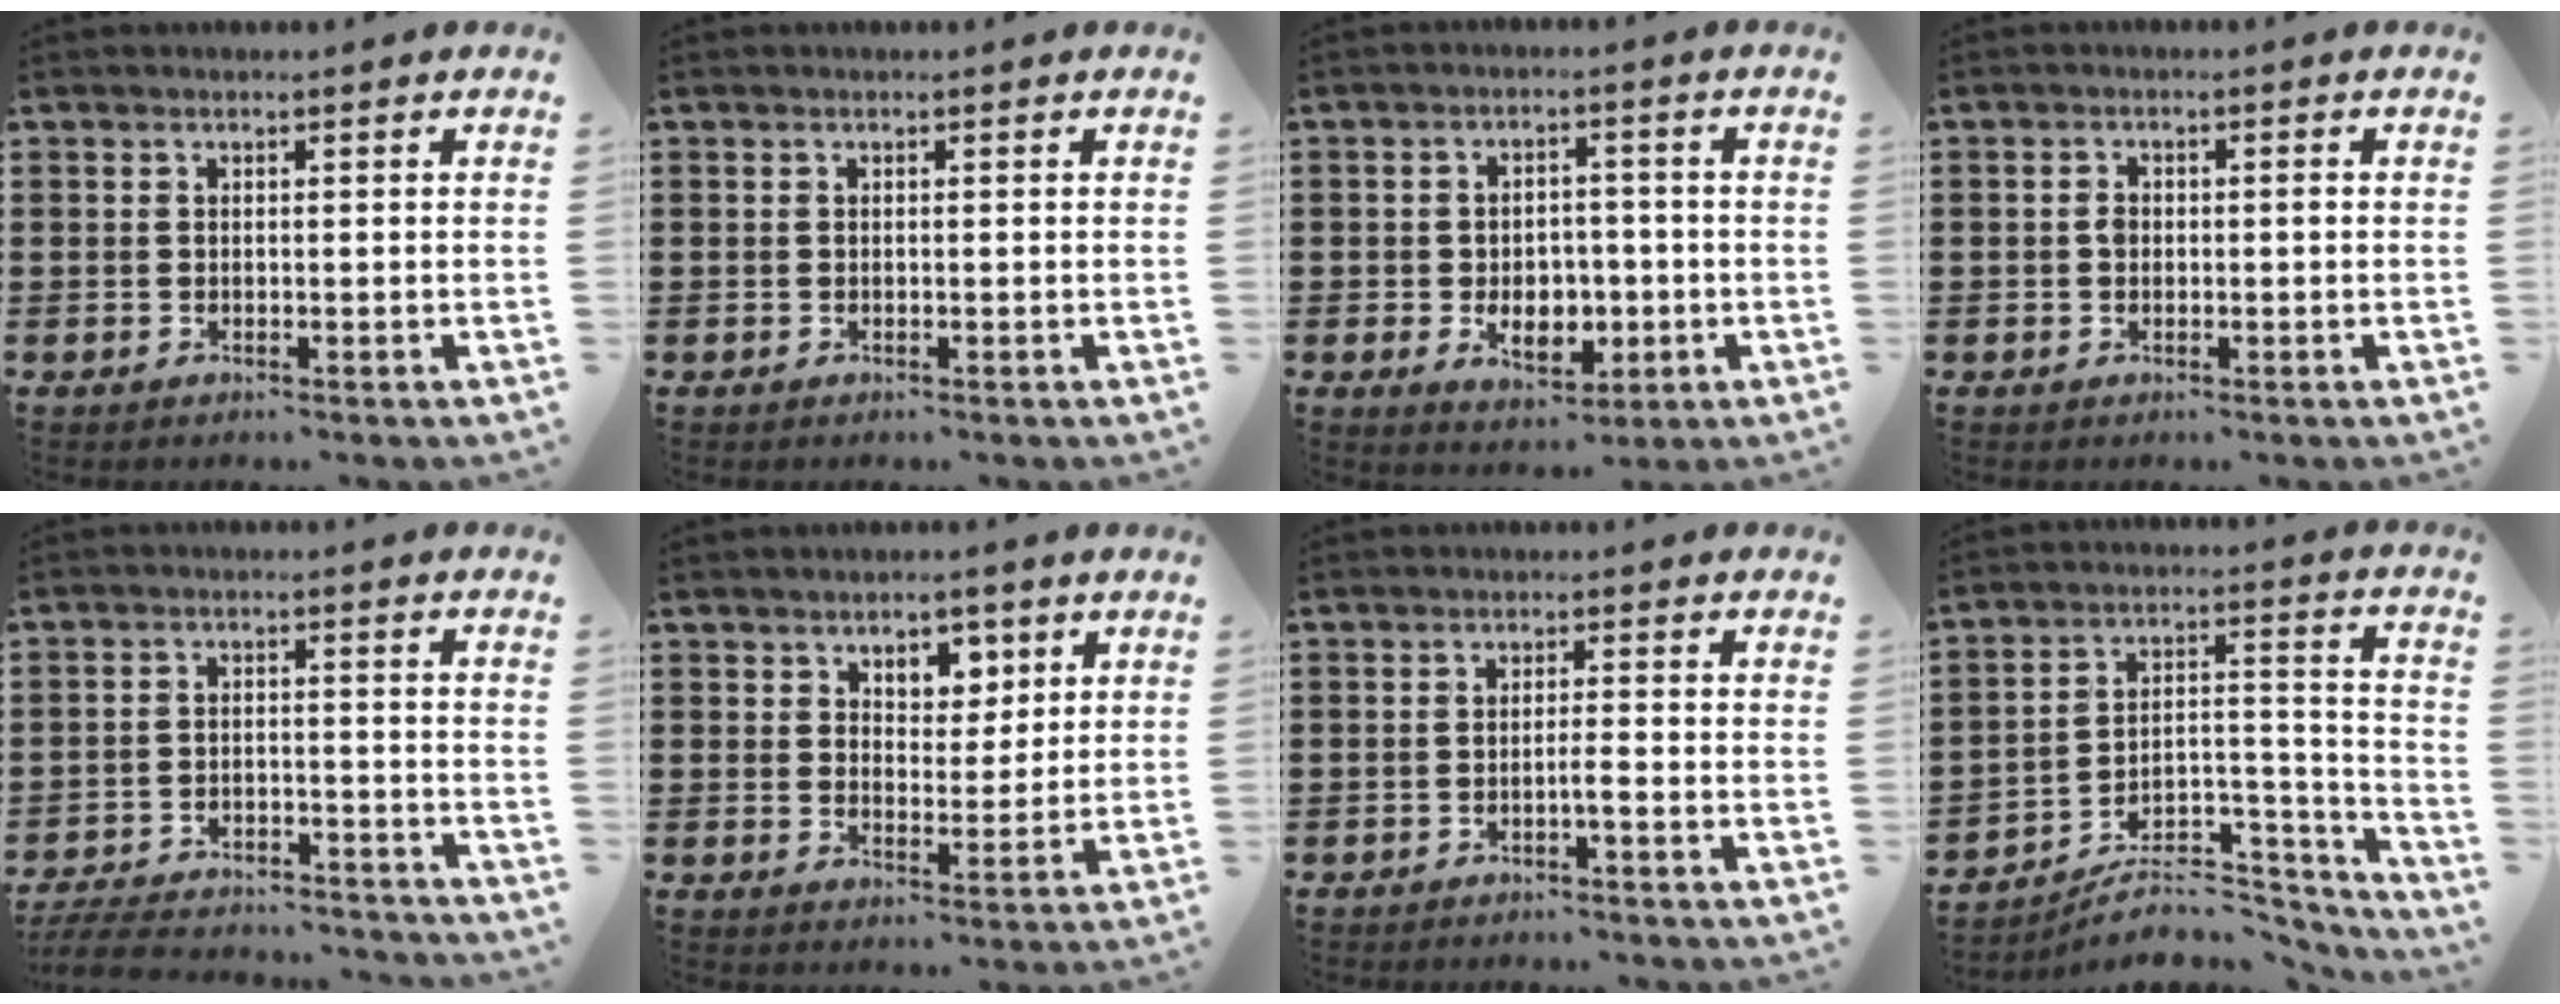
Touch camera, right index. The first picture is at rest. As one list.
[{"total": 0.0}, {"total": 6.1, "force": [-1.7, 4.2, 4.1], "torque": [-0.059, 0.005, -0.031]}, {"total": 1.6, "force": [-0.1, 1.0, 1.3], "torque": [-0.027, 0.005, -0.004]}, {"total": 5.5, "force": [-5.4, 0.5, 1.2], "torque": [-0.028, 0.003, -0.108]}, {"total": 4.1, "force": [2.7, 2.8, 1.3], "torque": [-0.032, 0.008, 0.047]}, {"total": 1.8, "force": [-0.9, -0.2, 1.5], "torque": [-0.025, -0.004, -0.016]}, {"total": 7.2, "force": [-6.3, 2.5, 2.6], "torque": [-0.032, 0.016, -0.116]}]